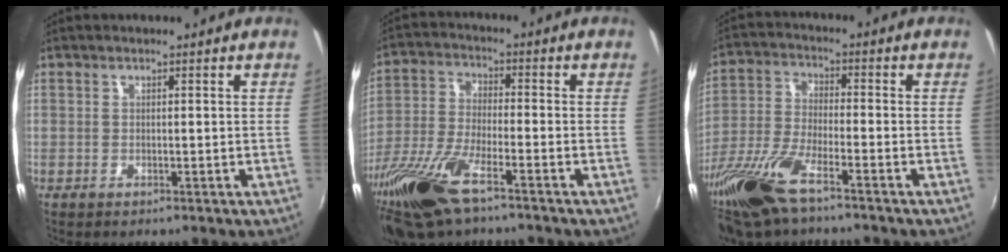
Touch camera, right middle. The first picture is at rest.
{"total": 18.0, "force": [-11.9, 5.3, 12.4], "torque": [-0.271, -0.046, -0.233]}
{"total": 16.0, "force": [-11.1, 4.0, 10.8], "torque": [-0.239, -0.039, -0.221]}